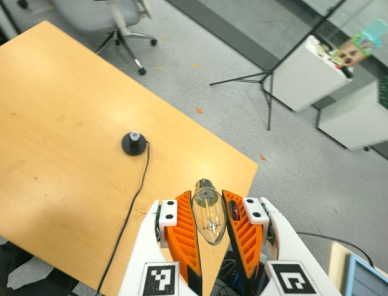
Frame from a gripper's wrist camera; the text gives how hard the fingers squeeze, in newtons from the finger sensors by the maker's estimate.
{"total": 13.9, "left": 14.8, "right": 13.1}